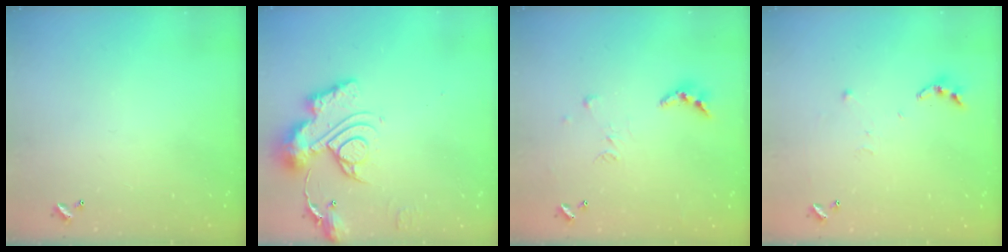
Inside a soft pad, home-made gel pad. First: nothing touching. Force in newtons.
{"total": 15.0, "press": 14.9, "slide": 1.6}
{"total": 8.1, "press": 8.1, "slide": 0.7}
{"total": 3.8, "press": 3.8, "slide": 0.4}